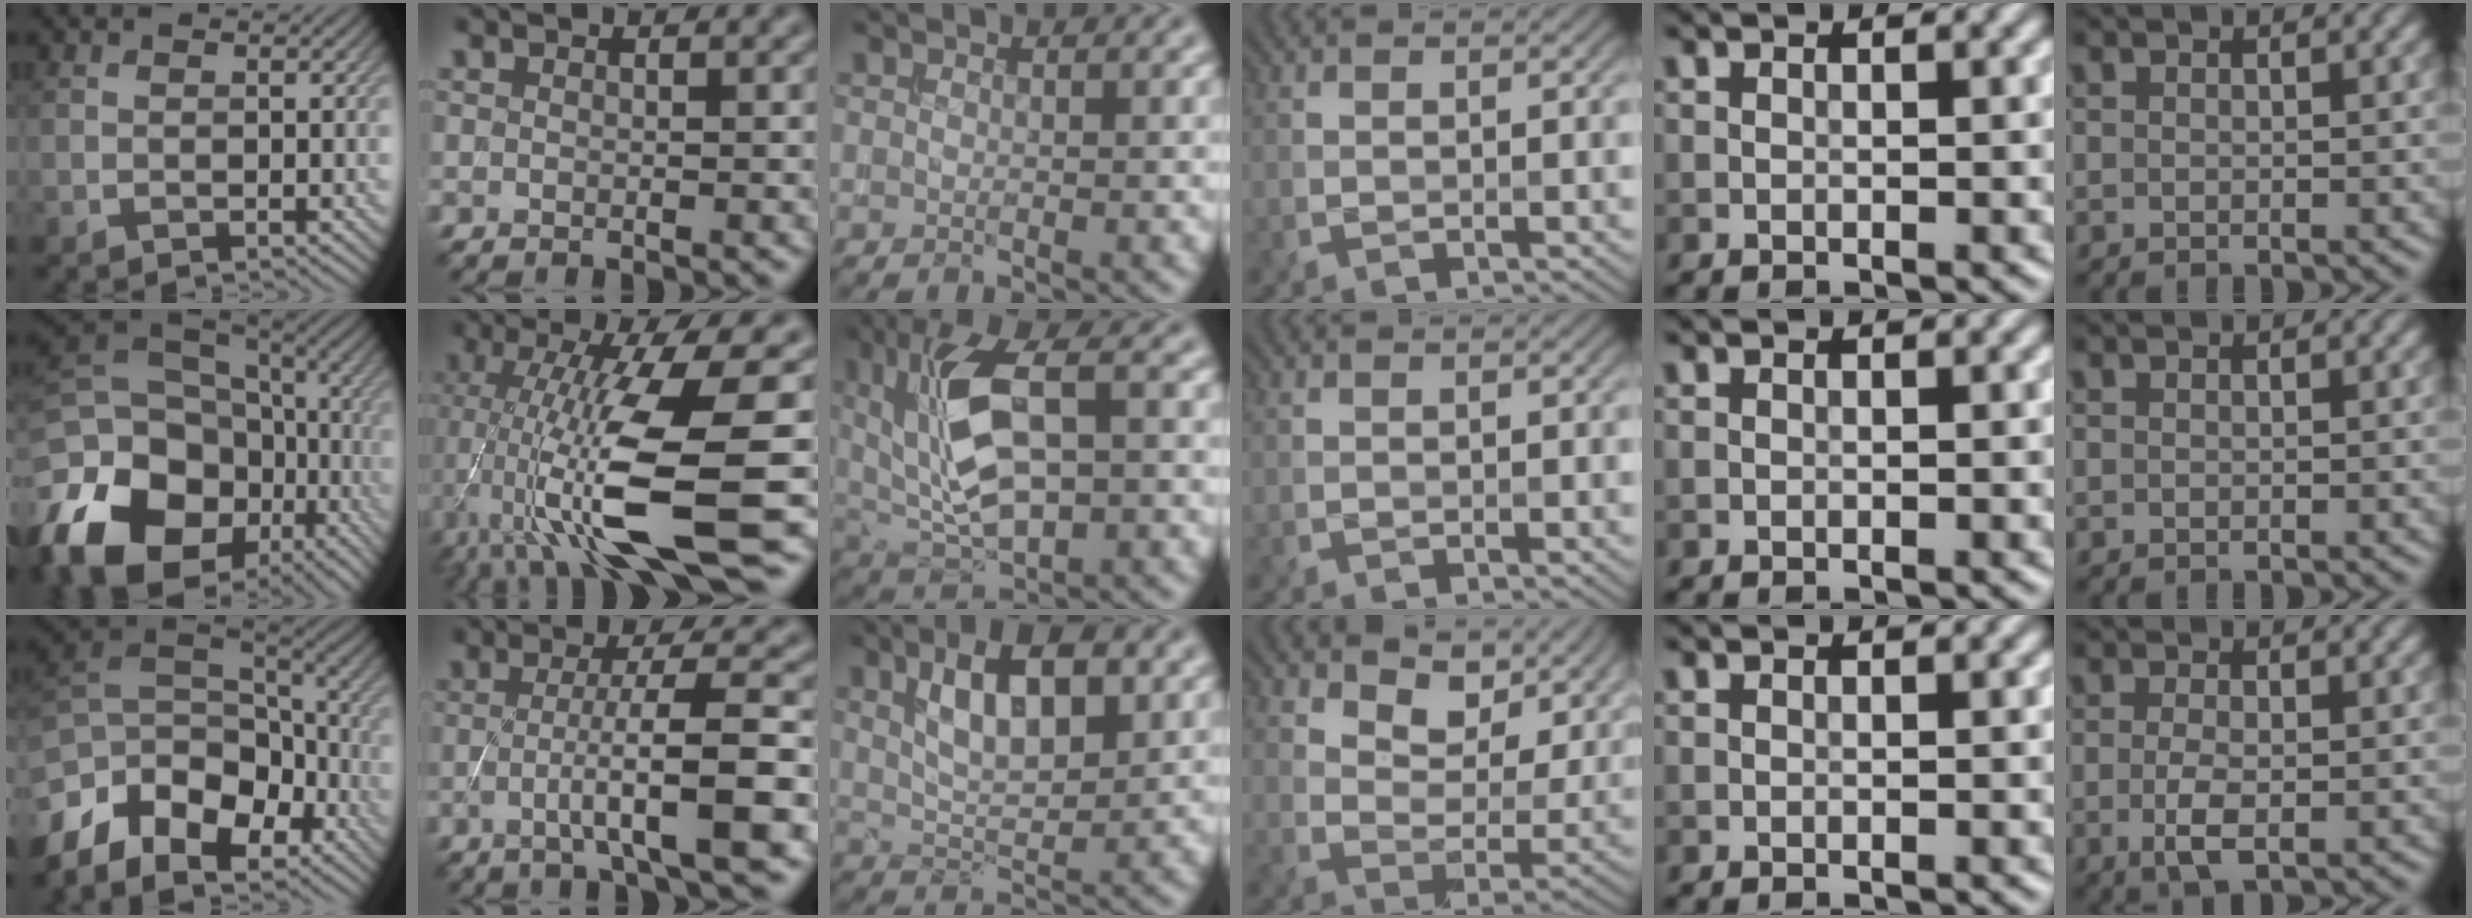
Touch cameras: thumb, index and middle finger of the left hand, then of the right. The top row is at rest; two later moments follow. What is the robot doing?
{"motion": "extract", "object": "backpack"}